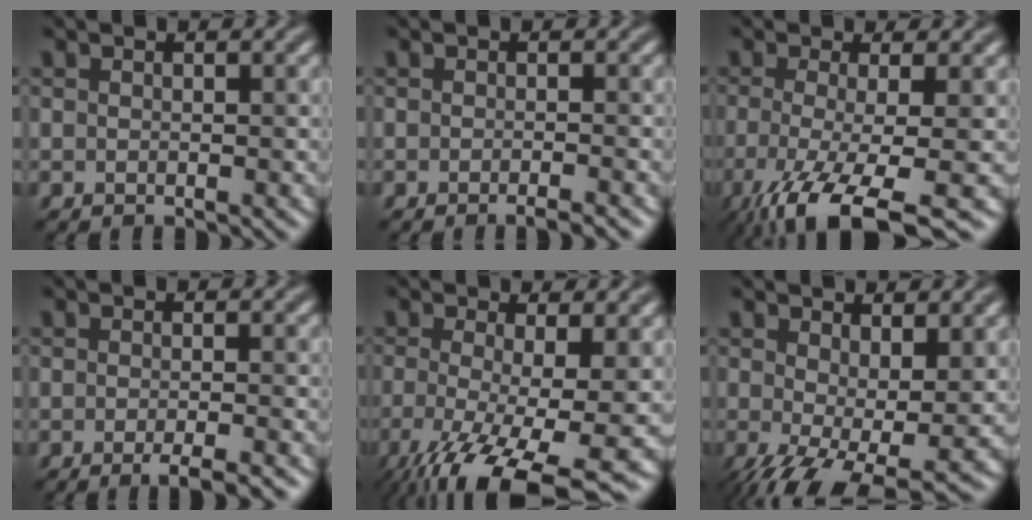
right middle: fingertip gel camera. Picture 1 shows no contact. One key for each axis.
{"total": 1.6, "fx": -1.0, "fy": 0.2, "fz": 1.2, "tx": -0.009, "ty": -0.002, "tz": -0.019}
{"total": 9.2, "fx": -4.6, "fy": 2.4, "fz": 7.6, "tx": -0.130, "ty": -0.021, "tz": -0.087}
{"total": 2.7, "fx": -1.5, "fy": 0.5, "fz": 2.2, "tx": -0.025, "ty": -0.002, "tz": -0.030}
{"total": 11.5, "fx": -4.8, "fy": 3.2, "fz": 10.0, "tx": -0.170, "ty": -0.024, "tz": -0.080}
{"total": 7.9, "fx": -2.1, "fy": 3.4, "fz": 6.8, "tx": -0.134, "ty": -0.027, "tz": -0.021}